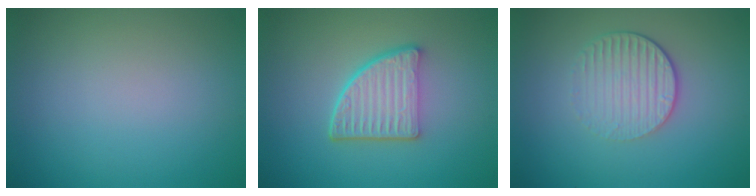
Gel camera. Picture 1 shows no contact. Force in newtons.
{"total": 5.0, "press": 3.7, "slide": 3.4}
{"total": 3.7, "press": 2.7, "slide": 2.6}